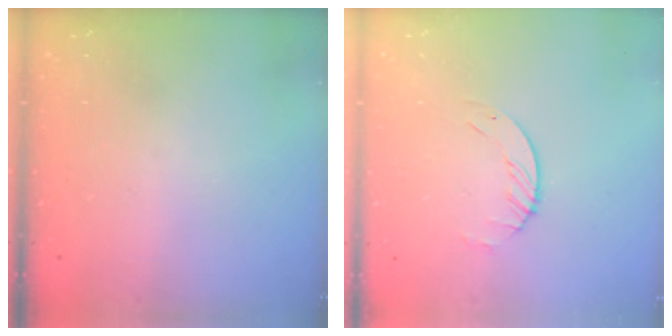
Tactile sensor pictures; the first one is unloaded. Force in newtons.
{"total": 1.6, "press": 1.6, "slide": 0.2}